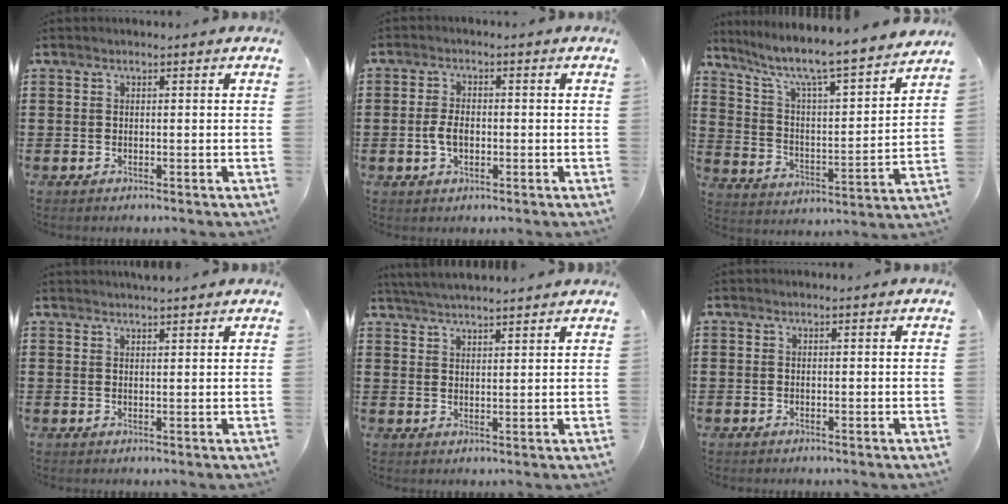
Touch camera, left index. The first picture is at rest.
{"total": 3.5, "force": [-0.6, 2.0, 2.8], "torque": [-0.068, -0.002, -0.017]}
{"total": 6.4, "force": [5.5, 0.2, 3.3], "torque": [-0.092, -0.056, 0.081]}
{"total": 1.9, "force": [1.9, -0.1, 0.3], "torque": [-0.009, 0.000, 0.037]}
{"total": 3.8, "force": [3.7, -0.3, 0.6], "torque": [-0.023, -0.009, 0.068]}
{"total": 0.0}